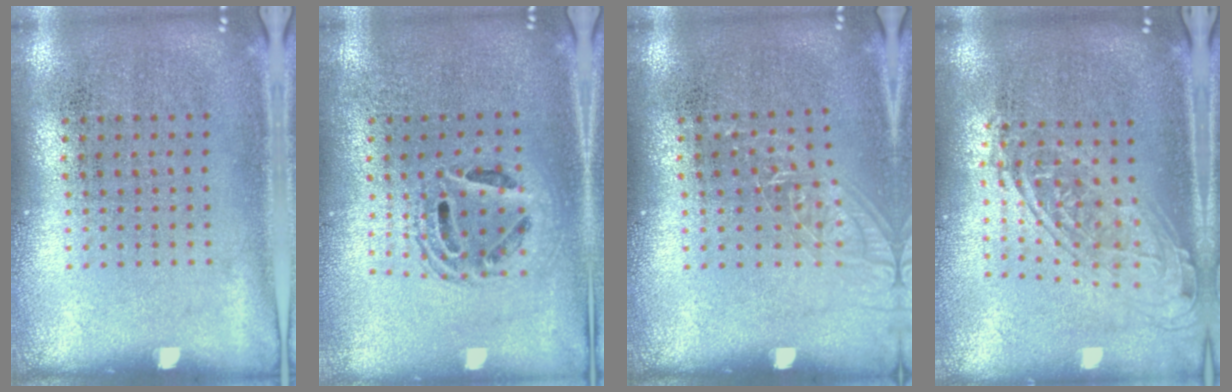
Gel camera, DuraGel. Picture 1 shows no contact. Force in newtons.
{"total": 1.5, "press": 1.3, "slide": 0.8}
{"total": 1.1, "press": 1.1, "slide": 0.2}
{"total": 1.8, "press": 1.4, "slide": 1.2}